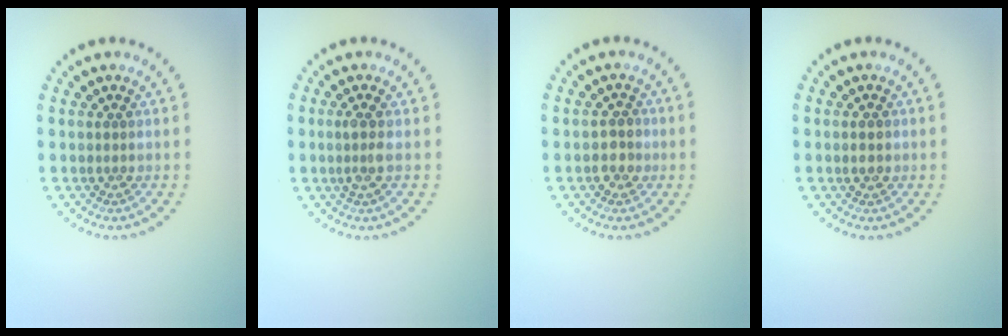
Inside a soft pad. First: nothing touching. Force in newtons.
{"total": 1.5, "press": 1.2, "slide": 1.0}
{"total": 1.6, "press": 1.5, "slide": 0.4}
{"total": 1.5, "press": 1.5, "slide": 0.1}